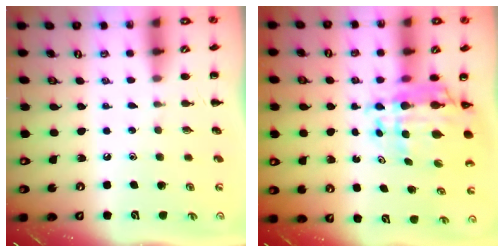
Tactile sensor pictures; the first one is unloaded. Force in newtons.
{"total": 10.9, "press": 10.4, "slide": 3.4}